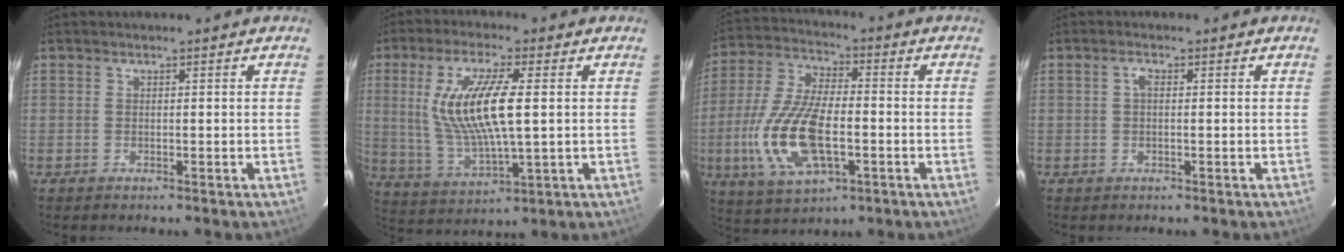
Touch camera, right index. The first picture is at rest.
{"total": 14.2, "force": [1.9, 3.5, 13.7], "torque": [-0.269, -0.006, 0.048]}
{"total": 16.7, "force": [-4.0, 7.5, 14.4], "torque": [-0.314, -0.007, -0.071]}
{"total": 1.2, "force": [0.1, 0.6, 1.1], "torque": [-0.022, 0.007, -0.001]}